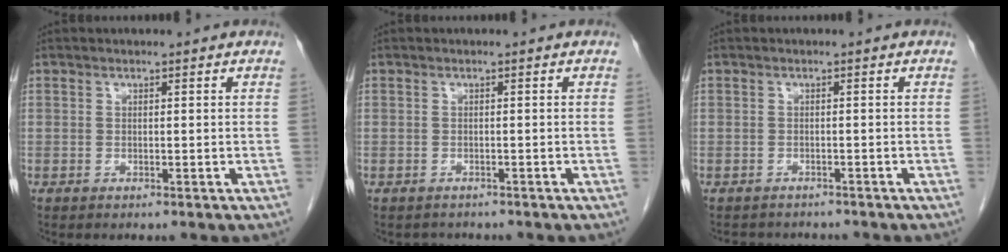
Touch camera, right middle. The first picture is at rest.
{"total": 1.6, "force": [-1.4, 0.7, -0.1], "torque": [-0.002, -0.002, -0.021]}
{"total": 3.8, "force": [-3.4, 1.6, 0.3], "torque": [-0.003, -0.001, -0.046]}